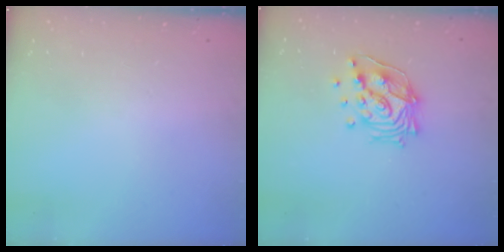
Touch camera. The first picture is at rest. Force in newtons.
{"total": 14.4, "press": 14.3, "slide": 1.7}